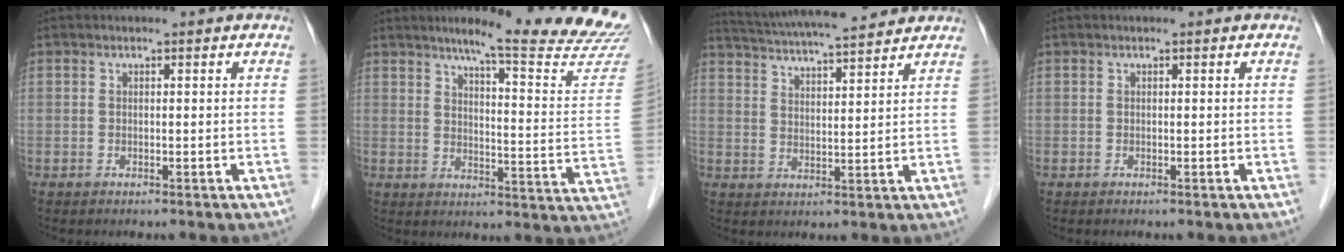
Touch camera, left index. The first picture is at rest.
{"total": 19.7, "force": [17.7, -0.4, 8.7], "torque": [-0.112, -0.090, 0.209]}
{"total": 14.2, "force": [12.9, 1.5, 5.8], "torque": [-0.110, 0.028, 0.201]}
{"total": 0.0}